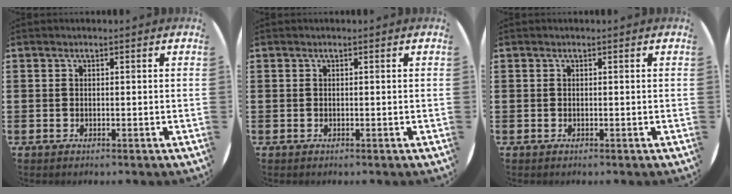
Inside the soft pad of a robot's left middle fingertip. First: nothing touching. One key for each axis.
{"total": 0.0}
{"total": 0.0}